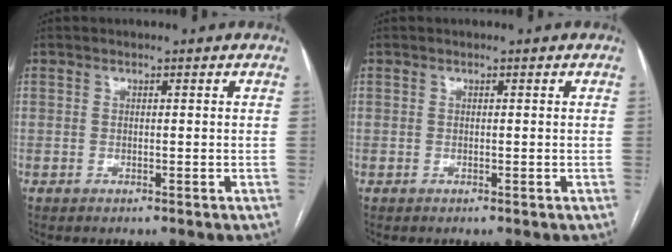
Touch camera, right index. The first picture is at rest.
{"total": 0.0}